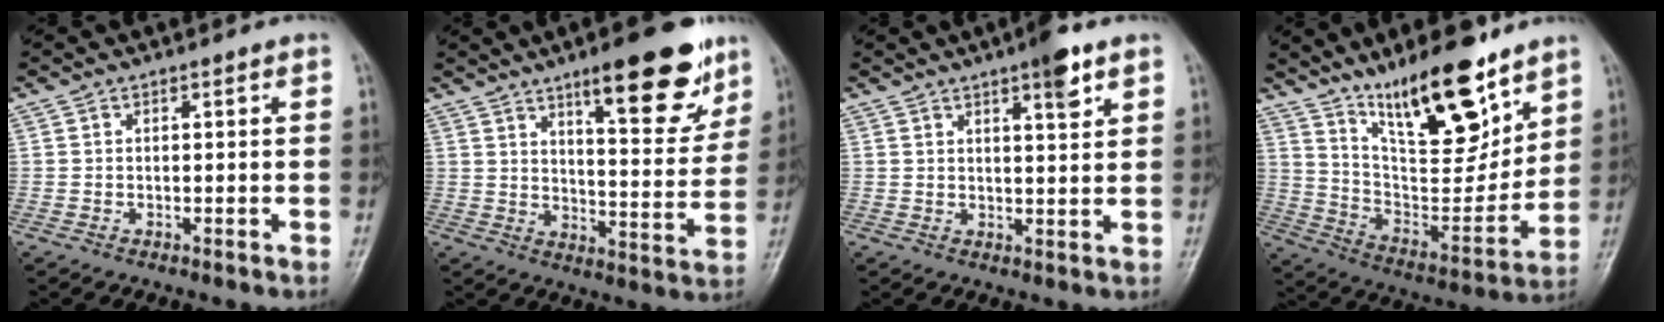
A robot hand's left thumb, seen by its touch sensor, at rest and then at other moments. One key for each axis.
{"total": 16.4, "fx": 10.2, "fy": 4.8, "fz": 11.9, "tx": -0.129, "ty": -0.057, "tz": 0.152}
{"total": 5.6, "fx": 3.4, "fy": 1.3, "fz": 4.4, "tx": -0.055, "ty": -0.017, "tz": 0.046}
{"total": 19.9, "fx": 13.7, "fy": 6.2, "fz": 13.1, "tx": -0.166, "ty": -0.086, "tz": 0.243}